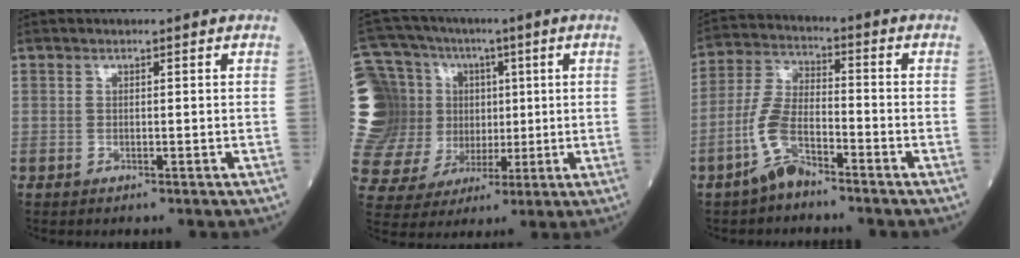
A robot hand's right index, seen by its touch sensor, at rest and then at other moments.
{"total": 24.3, "force": [3.4, 20.1, 13.2], "torque": [-0.325, 0.066, 0.081]}
{"total": 7.4, "force": [-4.6, 2.6, 5.2], "torque": [-0.121, 0.004, -0.095]}